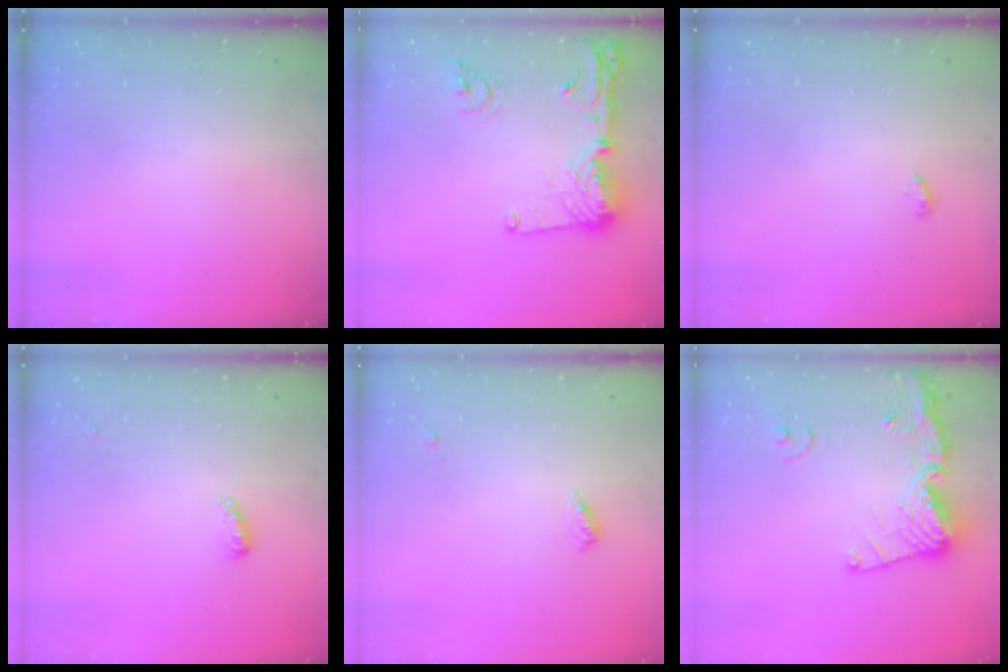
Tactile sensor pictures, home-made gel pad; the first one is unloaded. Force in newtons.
{"total": 16.7, "press": 16.6, "slide": 1.9}
{"total": 6.5, "press": 3.1, "slide": 5.7}
{"total": 6.1, "press": 5.8, "slide": 1.6}
{"total": 4.5, "press": 4.5, "slide": 0.4}
{"total": 15.8, "press": 15.7, "slide": 1.8}